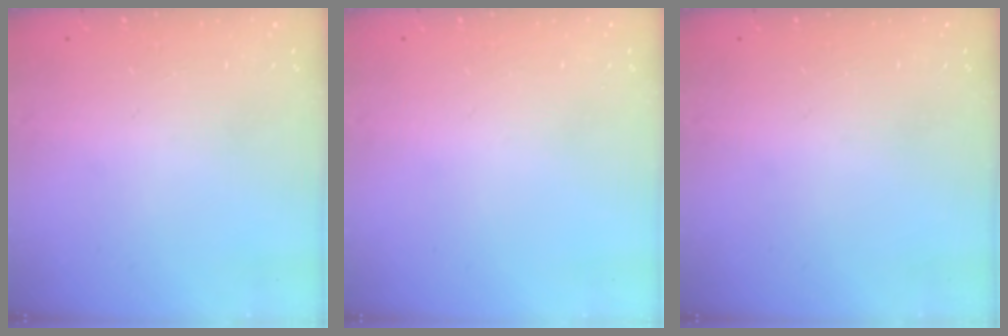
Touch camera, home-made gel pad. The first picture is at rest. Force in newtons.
{"total": 0.0}
{"total": 0.0}